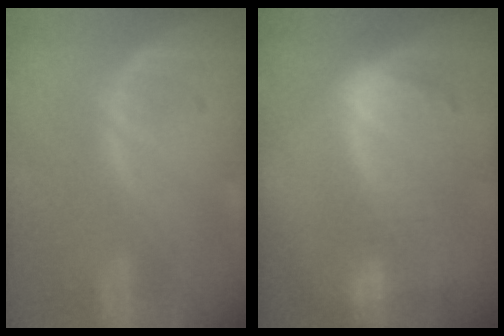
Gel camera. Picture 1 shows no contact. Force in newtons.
{"total": 9.3, "press": 8.1, "slide": 4.5}